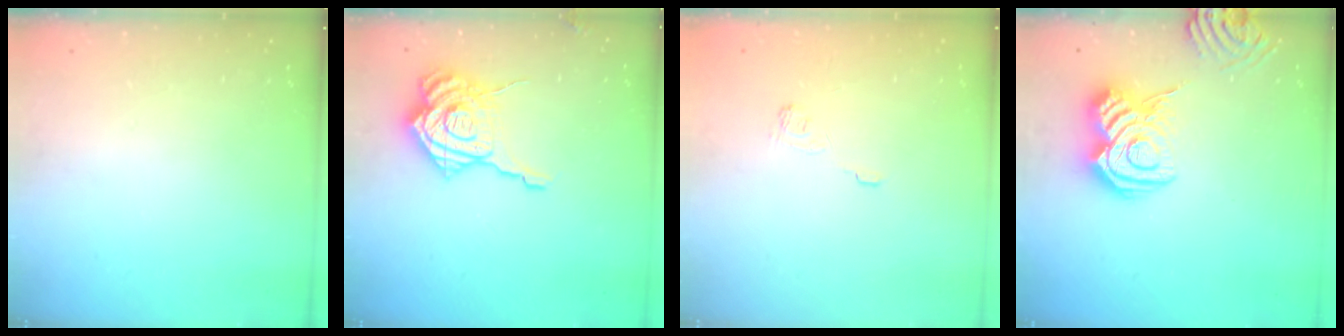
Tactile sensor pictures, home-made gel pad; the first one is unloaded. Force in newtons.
{"total": 21.6, "press": 21.5, "slide": 2.4}
{"total": 2.3, "press": 1.9, "slide": 1.4}
{"total": 14.7, "press": 14.6, "slide": 1.4}